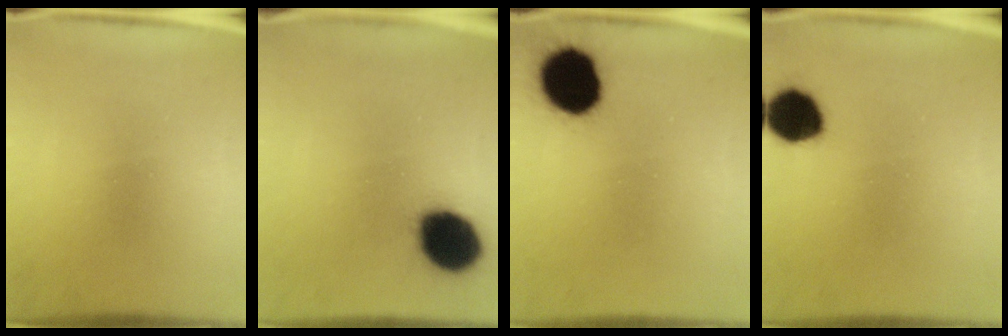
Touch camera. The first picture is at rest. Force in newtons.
{"total": 16.4}
{"total": 14.4}
{"total": 9.5}